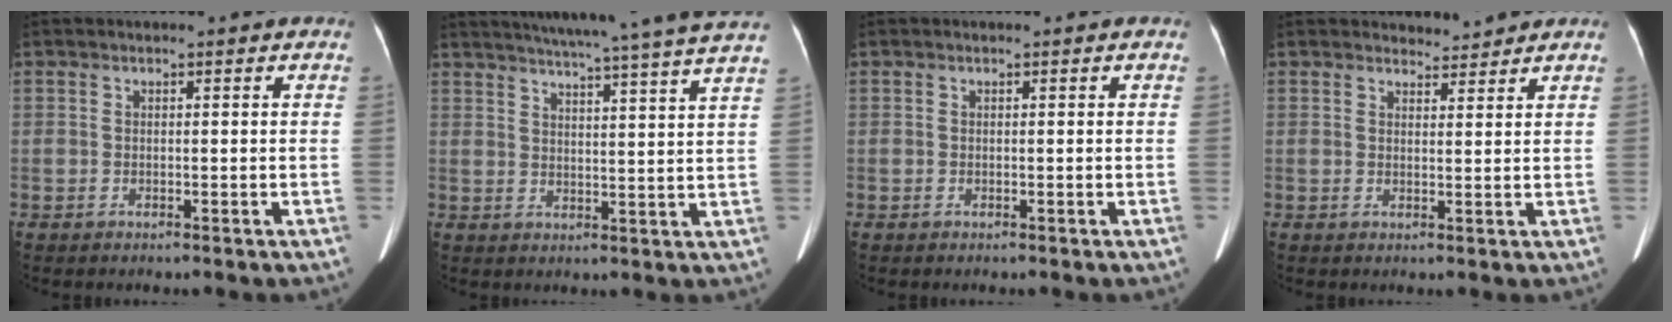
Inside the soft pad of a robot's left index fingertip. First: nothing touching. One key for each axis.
{"total": 21.2, "fx": 18.9, "fy": -2.0, "fz": 9.5, "tx": -0.153, "ty": -0.031, "tz": 0.236}
{"total": 0.0}
{"total": 2.6, "fx": 2.6, "fy": 0.4, "fz": -0.4, "tx": -0.001, "ty": 0.003, "tz": 0.038}